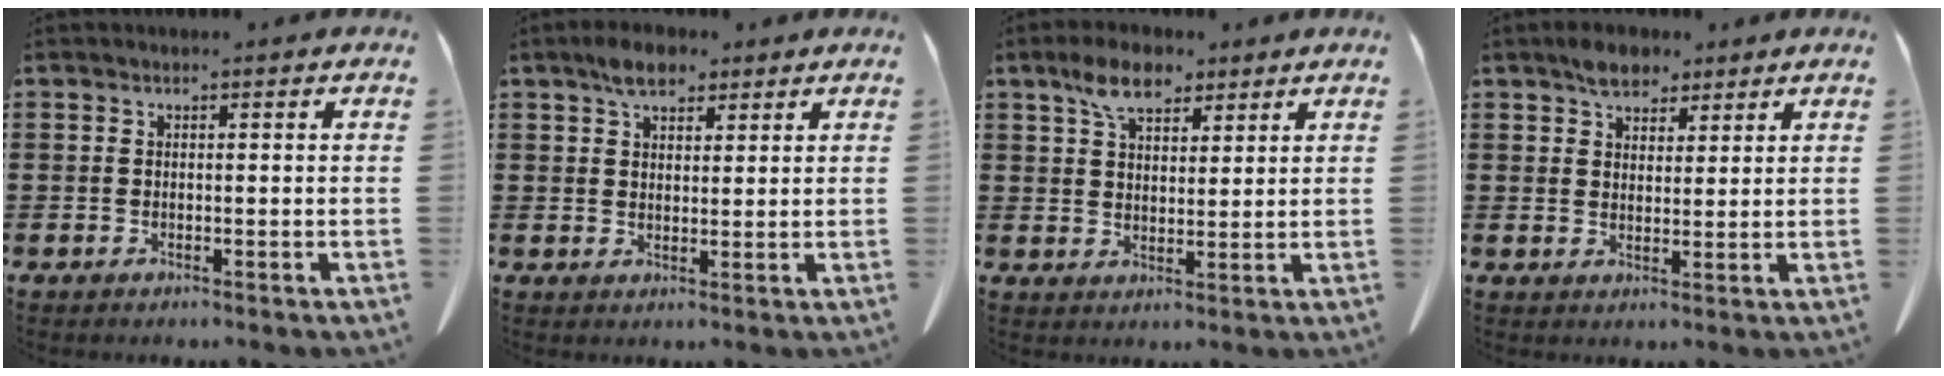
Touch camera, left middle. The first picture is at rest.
{"total": 4.6, "force": [3.5, 1.9, 2.4], "torque": [-0.049, 0.001, 0.064]}
{"total": 6.8, "force": [4.7, 3.1, 3.8], "torque": [-0.081, 0.003, 0.086]}
{"total": 4.4, "force": [3.5, 2.2, 1.4], "torque": [-0.030, 0.004, 0.066]}